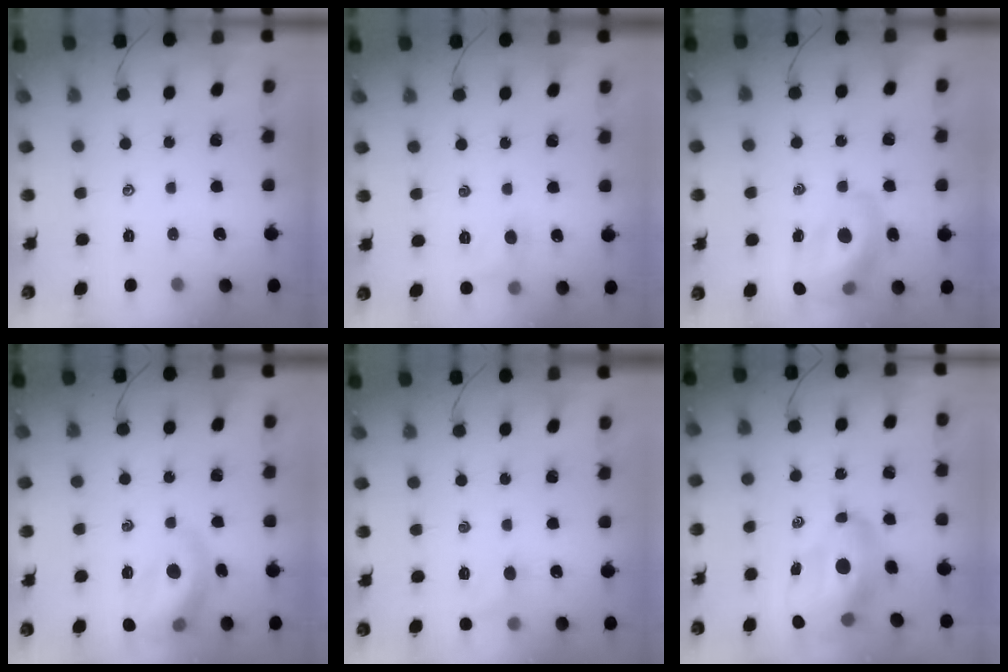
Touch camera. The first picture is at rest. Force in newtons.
{"total": 6.2, "press": 6.0, "slide": 1.8}
{"total": 18.1, "press": 17.6, "slide": 4.3}
{"total": 14.2, "press": 14.1, "slide": 1.6}
{"total": 6.7, "press": 6.4, "slide": 2.0}
{"total": 14.2, "press": 13.7, "slide": 4.0}